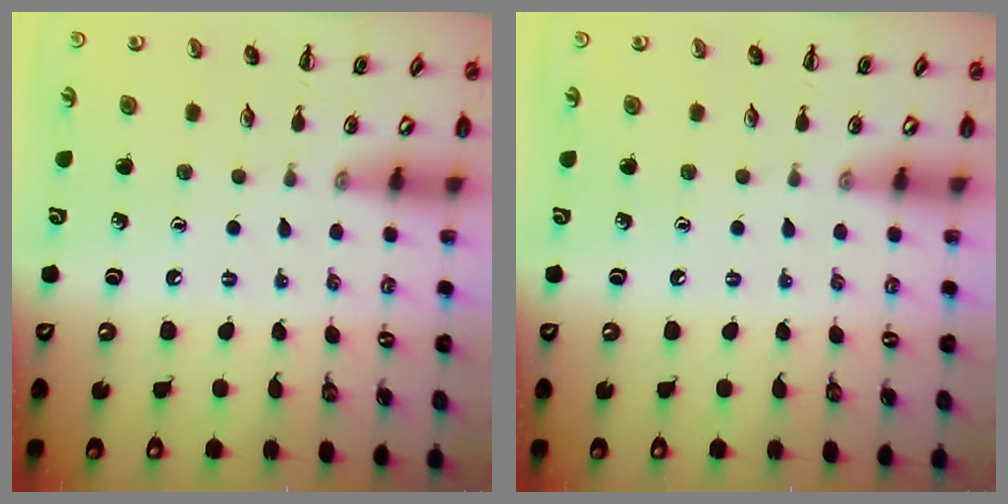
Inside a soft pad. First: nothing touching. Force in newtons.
{"total": 0.0}